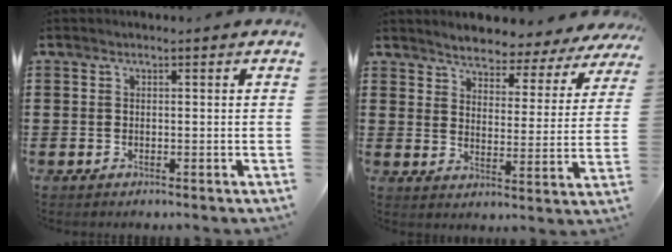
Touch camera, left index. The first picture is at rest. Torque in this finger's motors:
{"motor_torque": [2.14, 0.00, 0.56, 0.09]}